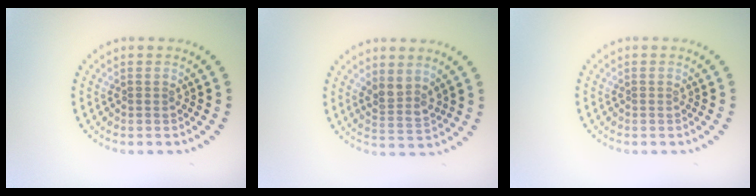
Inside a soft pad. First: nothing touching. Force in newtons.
{"total": 2.3, "press": 1.9, "slide": 1.3}
{"total": 0.0}